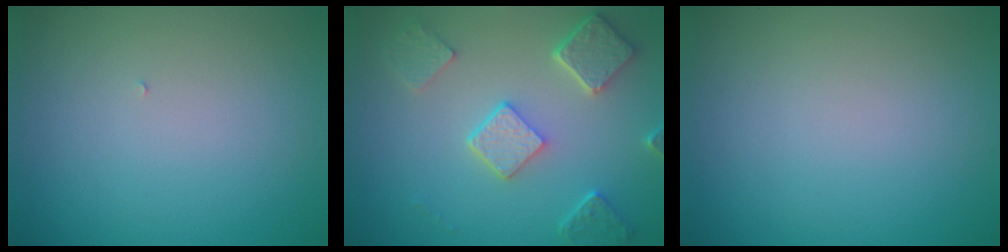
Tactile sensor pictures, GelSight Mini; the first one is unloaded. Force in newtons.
{"total": 4.9, "press": 3.8, "slide": 3.0}
{"total": 0.0}